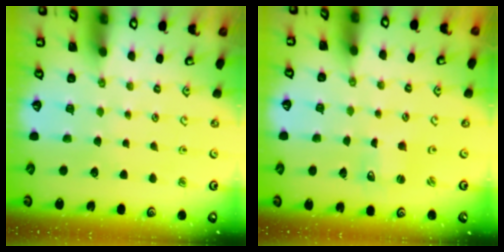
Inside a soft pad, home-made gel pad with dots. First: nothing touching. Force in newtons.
{"total": 1.2, "press": 1.2, "slide": 0.1}